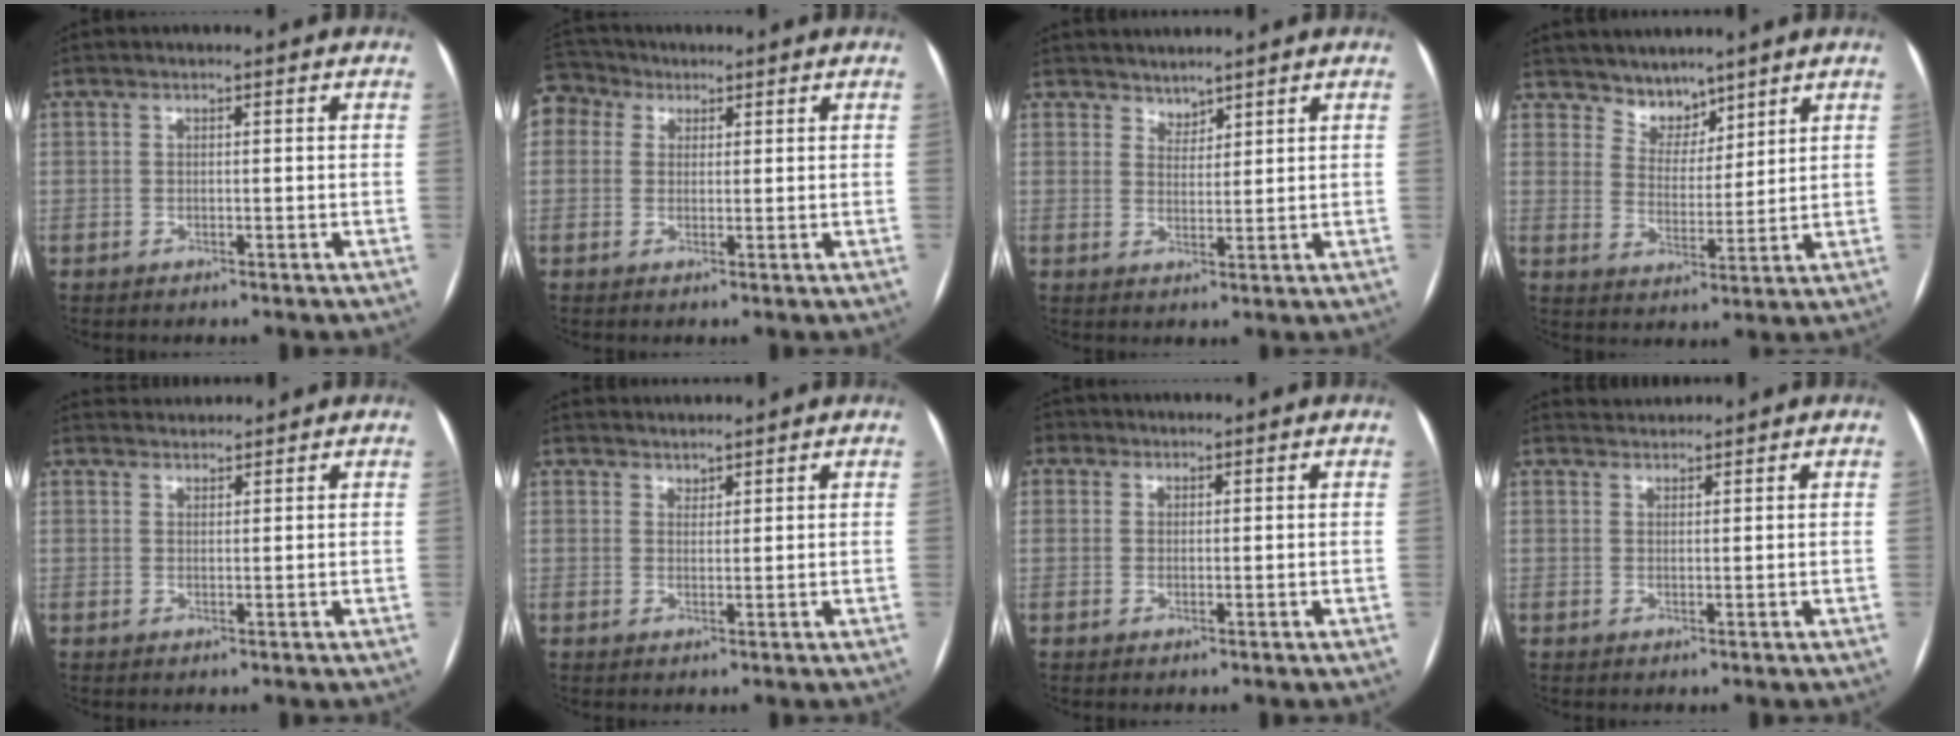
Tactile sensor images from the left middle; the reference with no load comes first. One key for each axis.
{"total": 5.3, "fx": 2.6, "fy": 4.5, "fz": 1.3, "tx": -0.034, "ty": 0.032, "tz": 0.052}
{"total": 3.0, "fx": 2.8, "fy": 1.1, "fz": -0.1, "tx": 0.006, "ty": 0.012, "tz": 0.050}
{"total": 5.1, "fx": 4.4, "fy": 2.5, "fz": 0.5, "tx": -0.006, "ty": 0.003, "tz": 0.084}
{"total": 2.5, "fx": 2.4, "fy": 0.3, "fz": -0.3, "tx": -0.002, "ty": 0.019, "tz": 0.047}
{"total": 2.9, "fx": 2.8, "fy": 0.9, "fz": 0.0, "tx": 0.004, "ty": 0.019, "tz": 0.046}
{"total": 2.6, "fx": 1.1, "fy": 2.3, "fz": 0.4, "tx": -0.001, "ty": 0.010, "tz": 0.016}
{"total": 1.8, "fx": 1.8, "fy": 0.0, "fz": -0.5, "tx": -0.003, "ty": 0.011, "tz": 0.036}